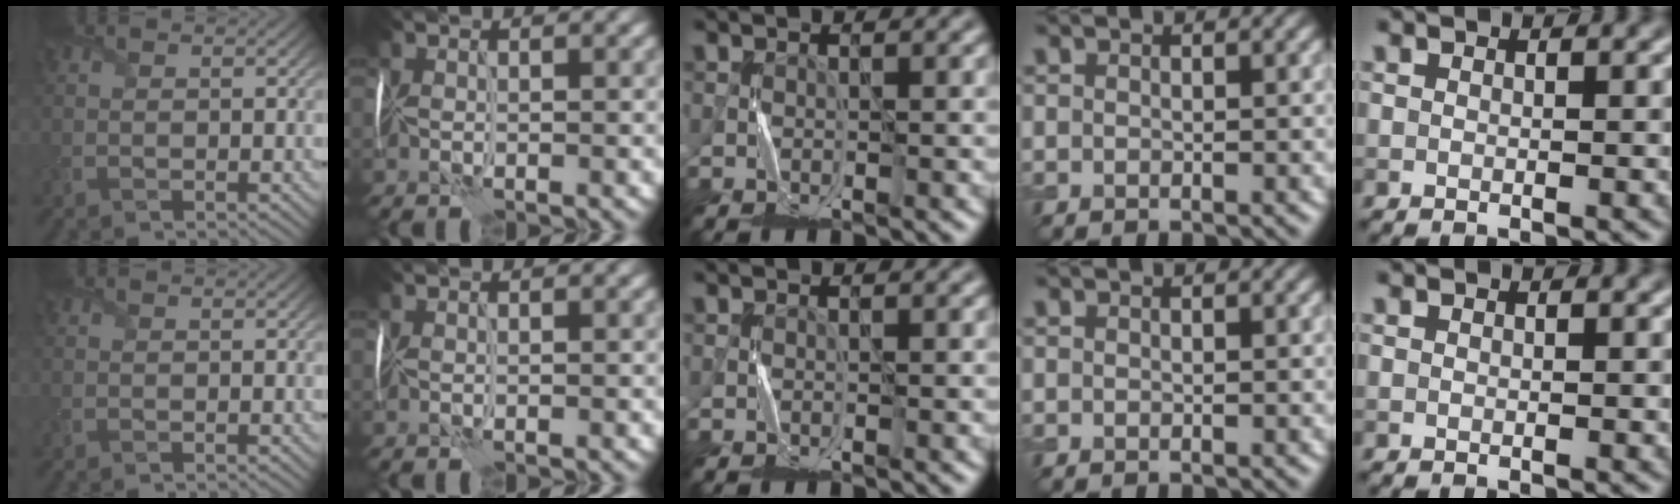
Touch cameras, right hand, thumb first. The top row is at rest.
{}